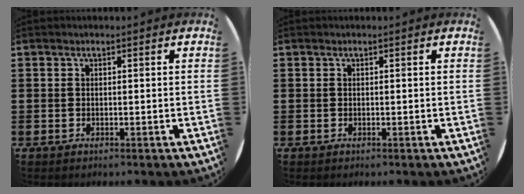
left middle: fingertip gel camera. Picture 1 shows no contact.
{"total": 0.0}